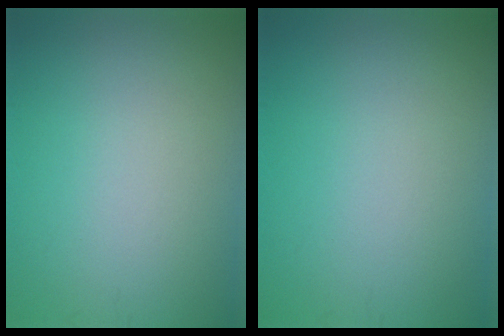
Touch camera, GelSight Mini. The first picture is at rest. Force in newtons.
{"total": 0.0}